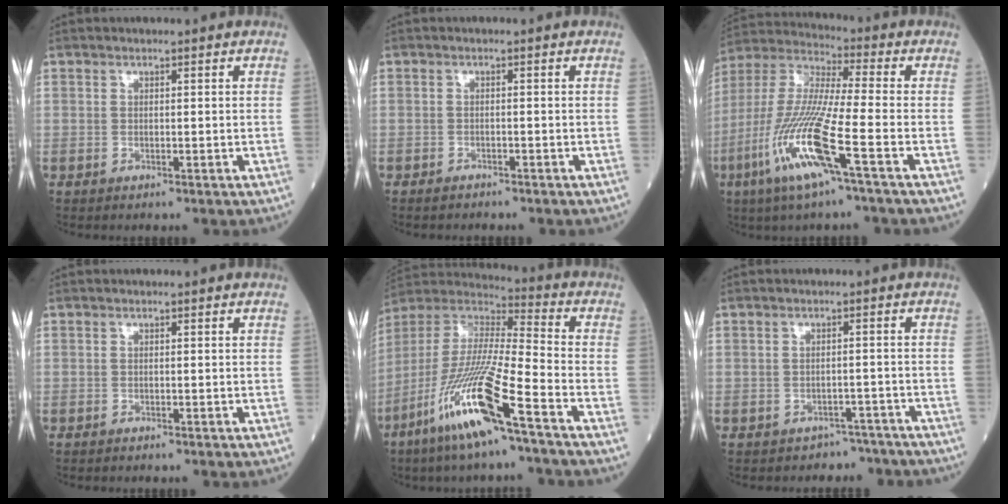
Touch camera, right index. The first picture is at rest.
{"total": 1.2, "force": [-1.1, 0.5, 0.1], "torque": [-0.008, 0.001, -0.020]}
{"total": 15.4, "force": [-6.4, 0.2, 14.0], "torque": [-0.302, -0.019, -0.130]}
{"total": 0.5, "force": [-0.5, 0.1, 0.1], "torque": [-0.006, 0.000, -0.012]}
{"total": 17.9, "force": [-9.5, 0.5, 15.1], "torque": [-0.337, -0.044, -0.191]}
{"total": 4.9, "force": [-4.3, 2.4, -0.4], "torque": [0.009, 0.020, -0.052]}